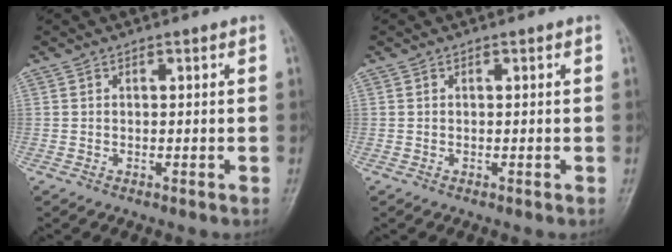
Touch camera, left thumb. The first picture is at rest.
{"total": 0.0}